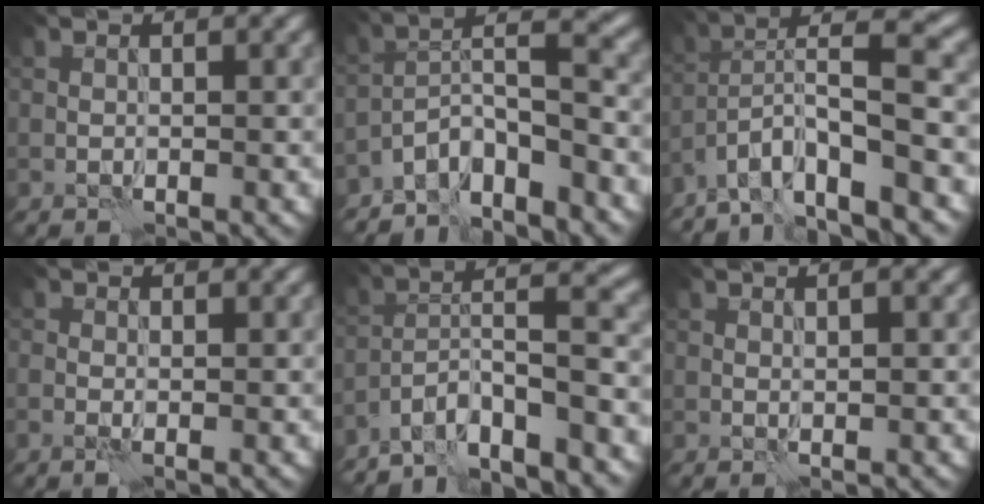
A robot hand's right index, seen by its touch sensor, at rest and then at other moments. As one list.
[{"total": 6.6, "force": [-5.0, 1.8, 3.9], "torque": [-0.053, 0.010, -0.093]}, {"total": 9.1, "force": [-5.6, 1.9, 6.9], "torque": [-0.102, 0.016, -0.103]}, {"total": 1.0, "force": [-0.1, 0.3, 1.0], "torque": [-0.019, -0.003, -0.005]}, {"total": 9.9, "force": [-7.3, 1.9, 6.3], "torque": [-0.083, 0.019, -0.131]}, {"total": 1.2, "force": [0.3, 0.1, 1.2], "torque": [-0.020, 0.002, 0.004]}]